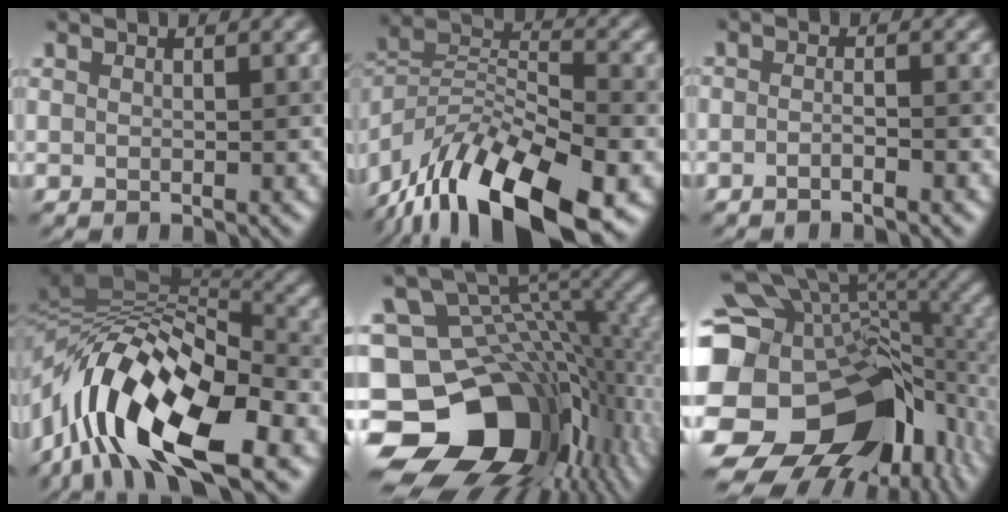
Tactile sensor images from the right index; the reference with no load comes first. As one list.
[{"total": 14.8, "force": [-9.3, 5.0, 10.4], "torque": [-0.194, 0.017, -0.162]}, {"total": 1.4, "force": [-1.0, 0.4, 1.0], "torque": [-0.008, 0.004, -0.022]}, {"total": 14.8, "force": [-4.9, 6.4, 12.4], "torque": [-0.209, 0.026, -0.093]}, {"total": 17.5, "force": [-5.9, 12.3, 11.0], "torque": [-0.195, 0.006, -0.080]}, {"total": 19.1, "force": [-5.1, 13.6, 12.4], "torque": [-0.216, 0.000, -0.056]}]